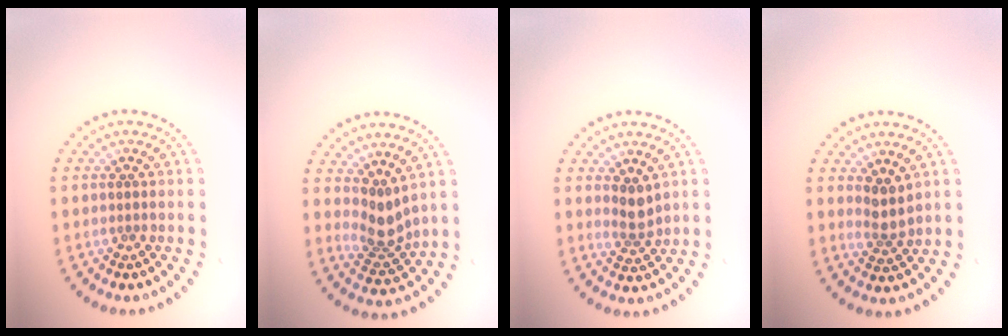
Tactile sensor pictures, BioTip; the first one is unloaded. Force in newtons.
{"total": 2.9, "press": 2.2, "slide": 1.9}
{"total": 2.0, "press": 1.7, "slide": 1.1}
{"total": 2.2, "press": 1.8, "slide": 1.3}